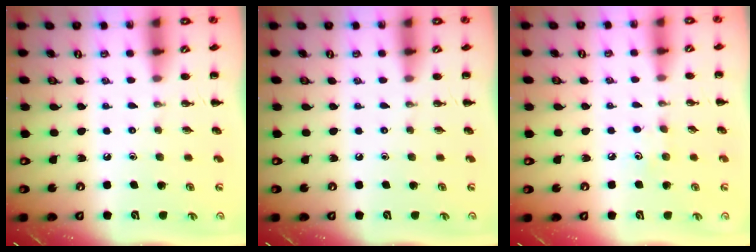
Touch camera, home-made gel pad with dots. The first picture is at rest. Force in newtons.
{"total": 0.0}
{"total": 4.4, "press": 4.2, "slide": 1.1}